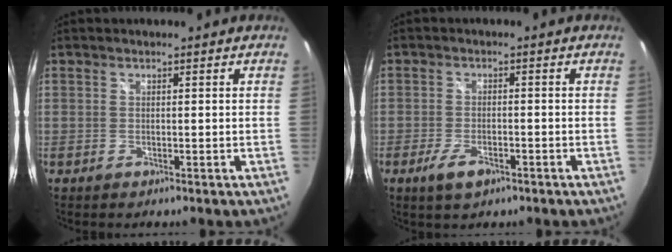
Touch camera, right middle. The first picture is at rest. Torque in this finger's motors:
{"motor_torque": [0.39, -0.53, 0.16, 0.07]}